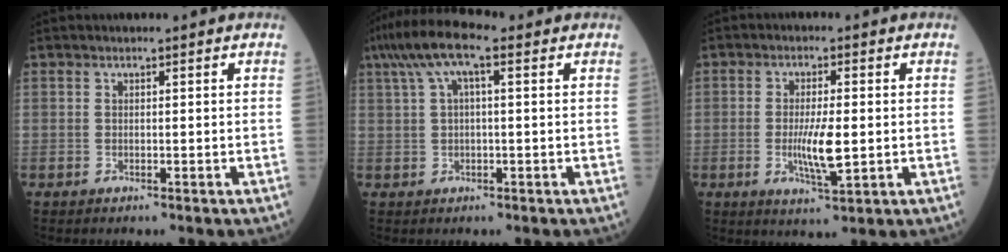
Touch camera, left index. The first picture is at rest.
{"total": 7.2, "force": [3.1, 1.9, 6.2], "torque": [-0.130, 0.039, 0.051]}
{"total": 6.2, "force": [-0.7, 1.2, 6.0], "torque": [-0.119, -0.011, -0.011]}